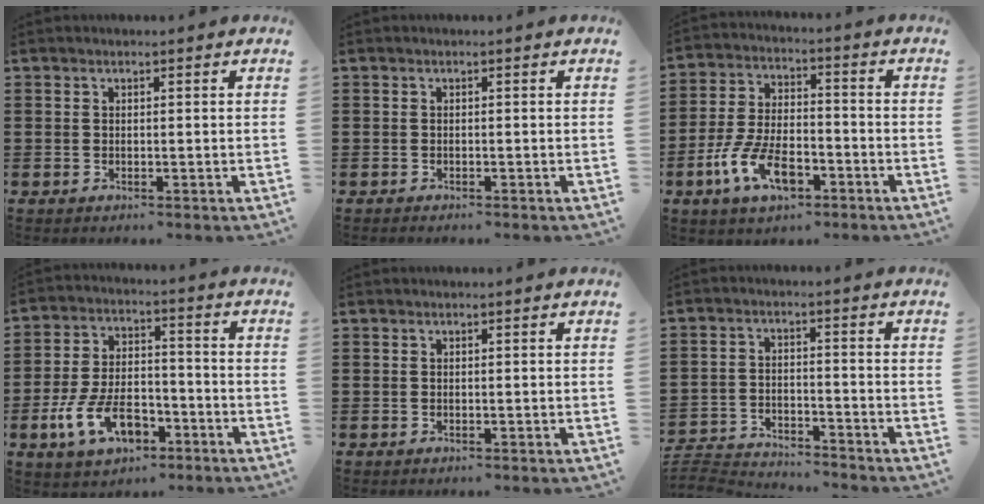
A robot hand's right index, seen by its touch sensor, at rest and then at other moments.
{"total": 0.5, "force": [-0.5, -0.2, 0.1], "torque": [-0.004, -0.005, -0.009]}
{"total": 9.8, "force": [-4.8, 4.3, 7.5], "torque": [-0.174, -0.005, -0.090]}
{"total": 9.7, "force": [-4.7, 5.0, 6.8], "torque": [-0.151, 0.003, -0.087]}
{"total": 0.0}
{"total": 4.1, "force": [-4.0, 0.2, 0.5], "torque": [-0.030, -0.007, -0.088]}